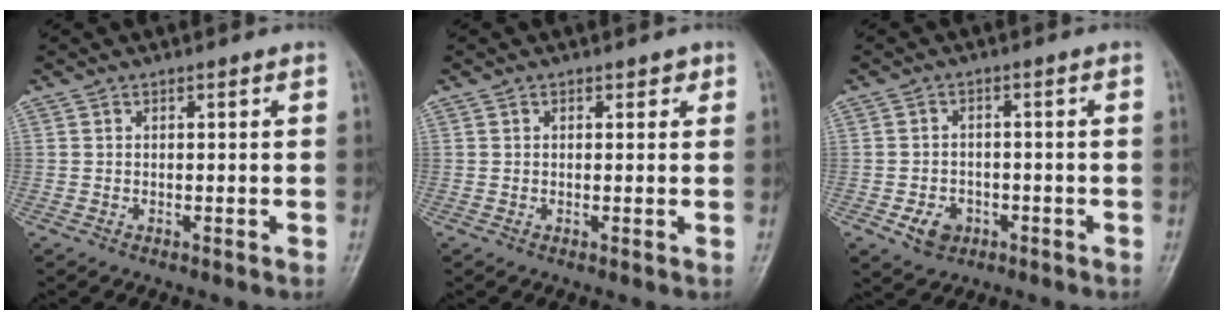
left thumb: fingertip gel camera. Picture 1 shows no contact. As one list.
[{"total": 1.4, "force": [0.7, 1.0, 0.7], "torque": [0.006, -0.001, 0.006]}, {"total": 4.8, "force": [-2.0, 3.7, 2.2], "torque": [-0.024, 0.011, -0.027]}]